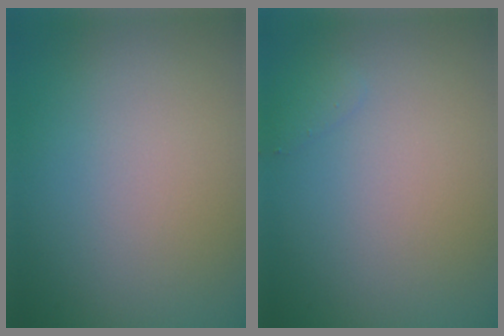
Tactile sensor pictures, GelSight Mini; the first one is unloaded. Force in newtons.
{"total": 0.8, "press": 0.8, "slide": 0.1}